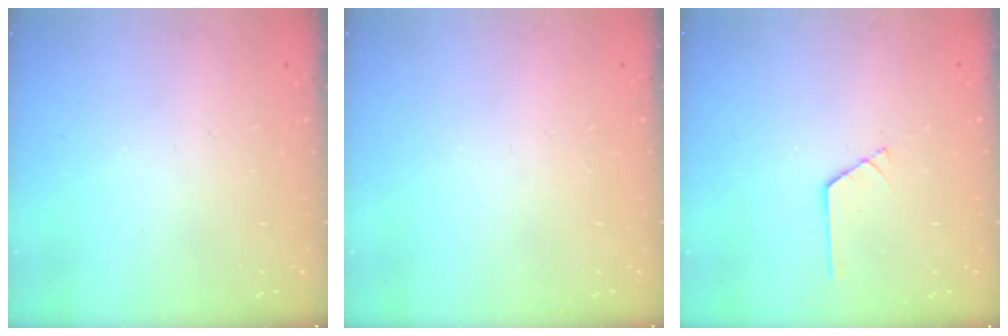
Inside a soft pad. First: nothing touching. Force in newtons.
{"total": 1.9, "press": 1.9, "slide": 0.3}
{"total": 1.0, "press": 1.0, "slide": 0.1}